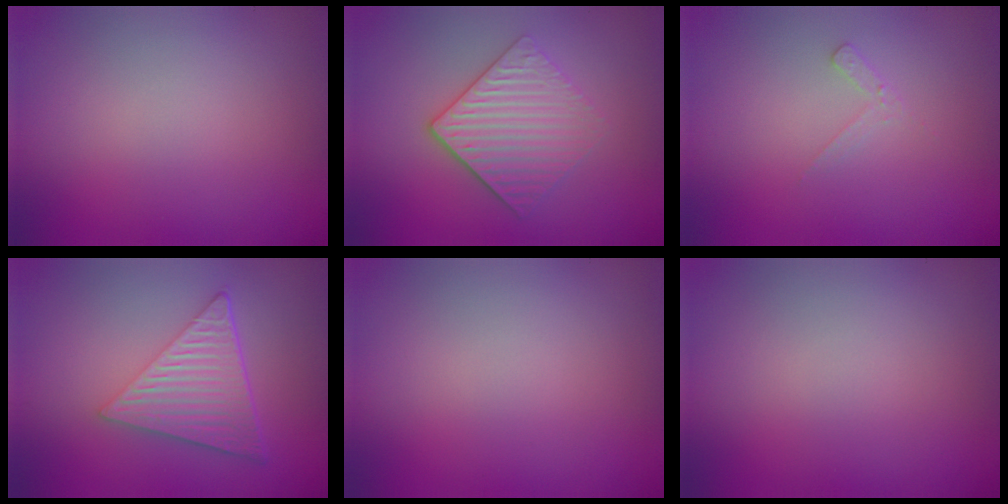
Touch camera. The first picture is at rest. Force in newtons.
{"total": 4.1, "press": 3.4, "slide": 2.3}
{"total": 1.2, "press": 1.1, "slide": 0.3}
{"total": 6.3, "press": 4.2, "slide": 4.7}
{"total": 0.0}
{"total": 0.0}